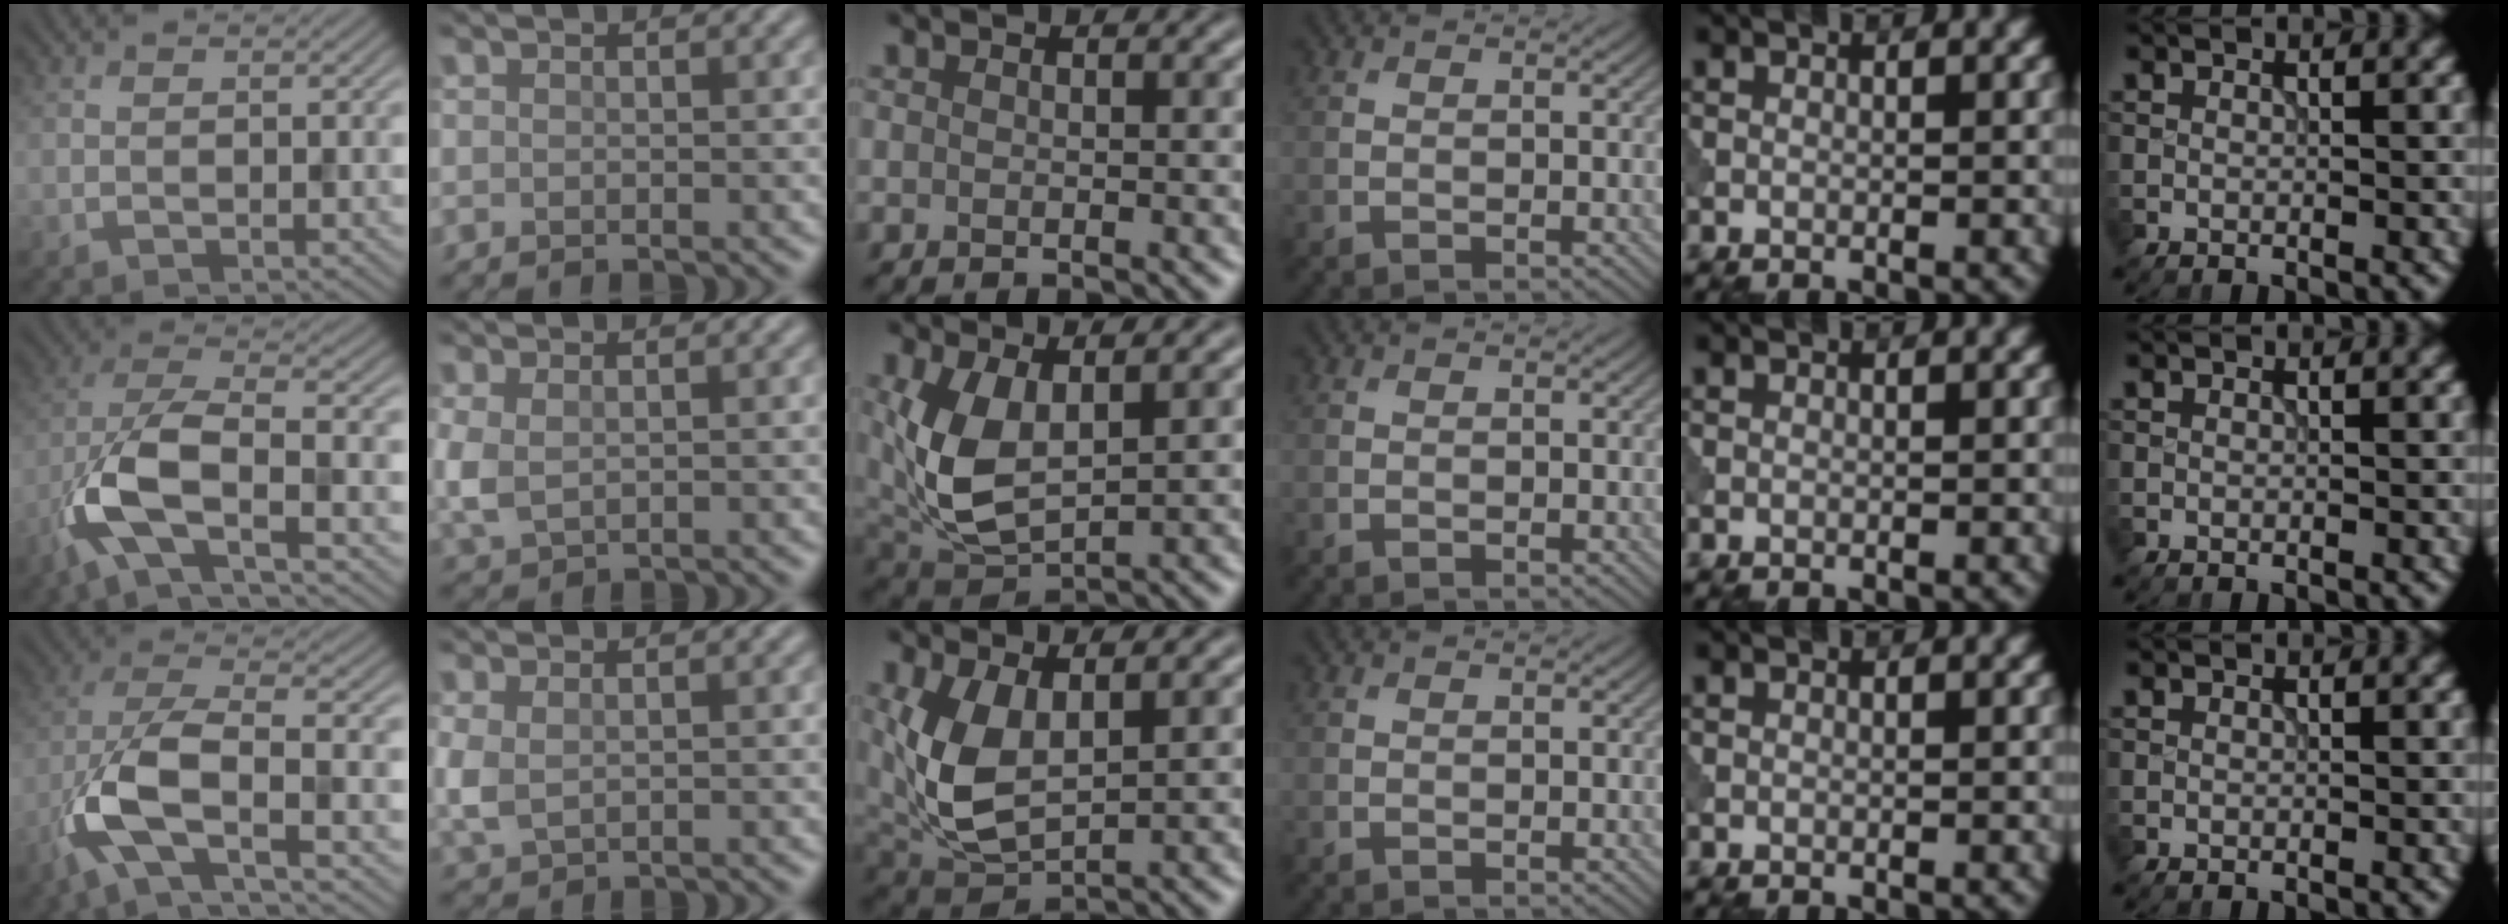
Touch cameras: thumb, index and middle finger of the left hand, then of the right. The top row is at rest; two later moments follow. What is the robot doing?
{"motion": "wipe", "object": "makeup brush"}